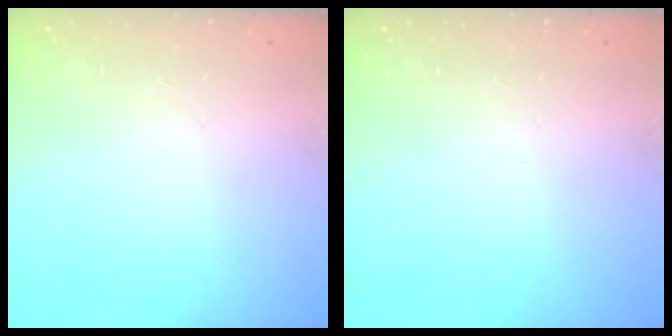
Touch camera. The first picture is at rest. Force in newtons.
{"total": 0.0}